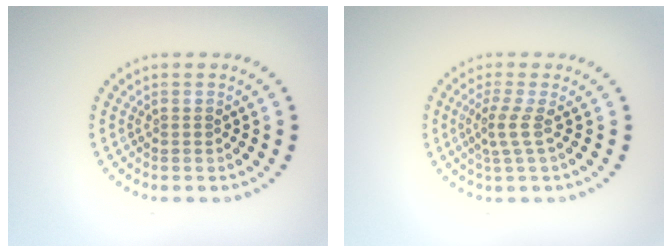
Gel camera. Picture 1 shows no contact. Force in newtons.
{"total": 2.0, "press": 1.3, "slide": 1.5}